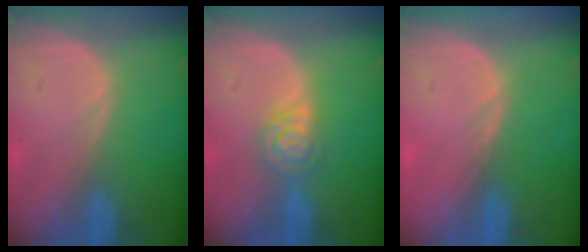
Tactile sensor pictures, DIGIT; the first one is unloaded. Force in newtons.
{"total": 4.7, "press": 4.0, "slide": 2.5}
{"total": 0.6, "press": 0.4, "slide": 0.4}